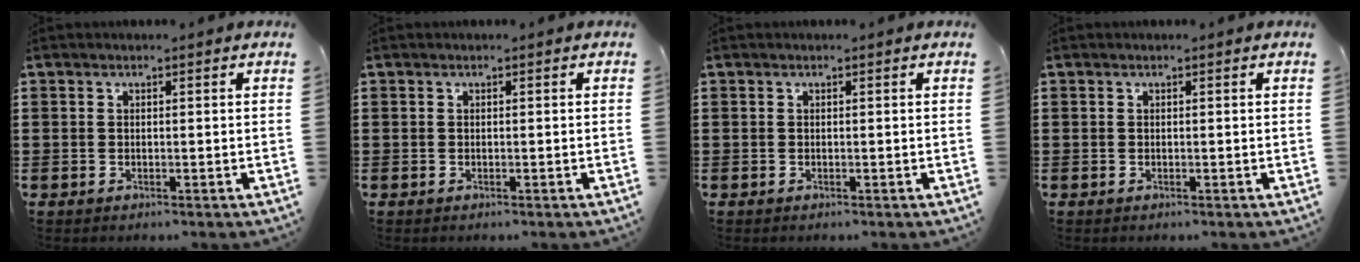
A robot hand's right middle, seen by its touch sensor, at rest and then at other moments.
{"total": 0.0}
{"total": 0.0}
{"total": 0.0}